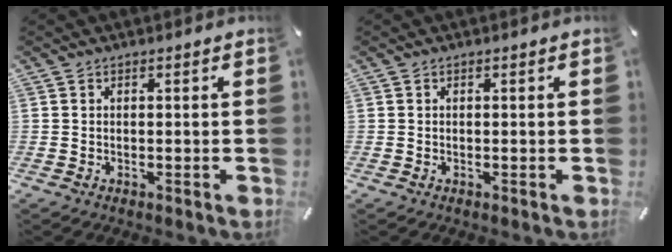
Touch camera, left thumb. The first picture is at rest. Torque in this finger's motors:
{"motor_torque": [0.02, 0.03, -0.04, 0.01, -0.01]}